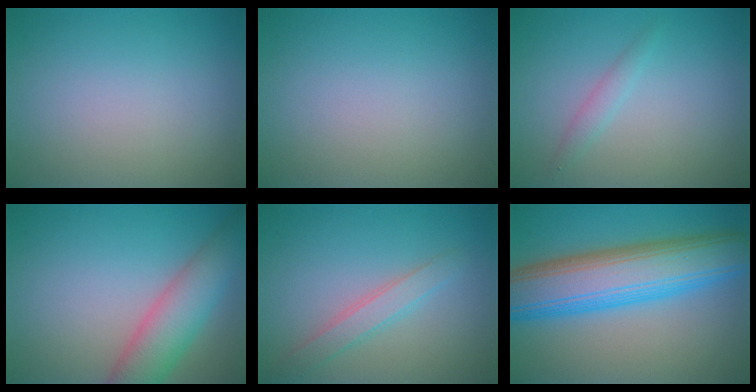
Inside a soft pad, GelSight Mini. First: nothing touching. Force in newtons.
{"total": 0.0}
{"total": 1.5, "press": 1.5, "slide": 0.1}
{"total": 5.8, "press": 5.8, "slide": 0.2}
{"total": 2.2, "press": 2.2, "slide": 0.1}
{"total": 10.6, "press": 10.6, "slide": 0.3}